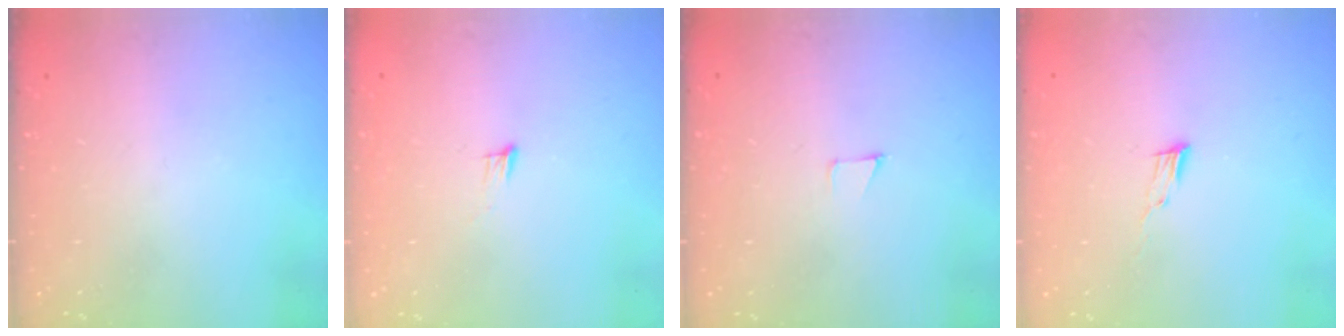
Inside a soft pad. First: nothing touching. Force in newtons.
{"total": 4.3, "press": 4.1, "slide": 1.0}
{"total": 2.6, "press": 2.6, "slide": 0.2}
{"total": 4.8, "press": 4.7, "slide": 1.0}